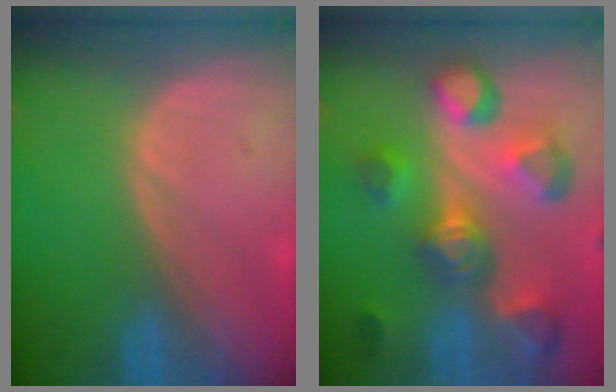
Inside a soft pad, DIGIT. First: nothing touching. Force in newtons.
{"total": 11.0, "press": 9.9, "slide": 4.9}